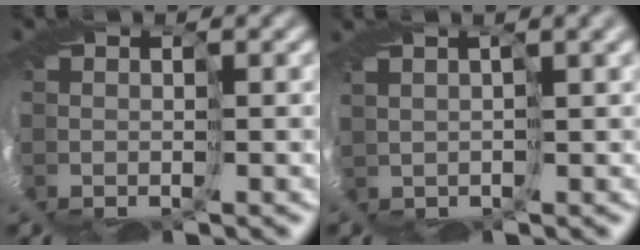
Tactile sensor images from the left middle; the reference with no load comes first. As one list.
[{"total": 2.1, "force": [1.6, -1.4, 0.3], "torque": [-0.001, 0.014, 0.021]}]